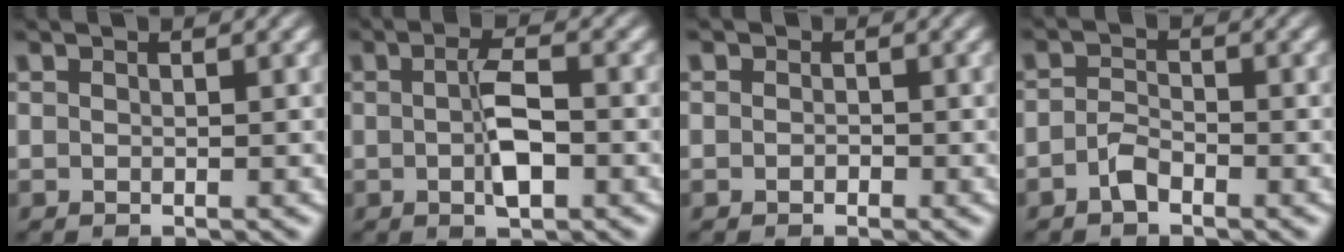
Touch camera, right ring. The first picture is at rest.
{"total": 2.9, "force": [-0.7, 0.5, 2.8], "torque": [-0.050, -0.005, -0.010]}
{"total": 0.8, "force": [-0.3, 0.7, -0.3], "torque": [0.002, -0.006, -0.005]}
{"total": 1.8, "force": [-1.5, 0.7, 0.5], "torque": [-0.017, -0.009, -0.027]}